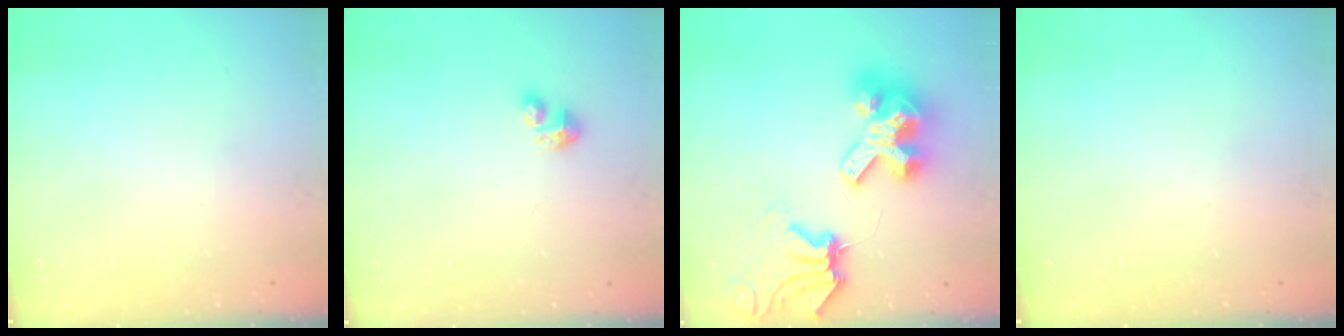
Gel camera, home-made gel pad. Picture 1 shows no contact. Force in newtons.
{"total": 2.3, "press": 2.2, "slide": 0.5}
{"total": 15.2, "press": 15.1, "slide": 2.0}
{"total": 0.0}